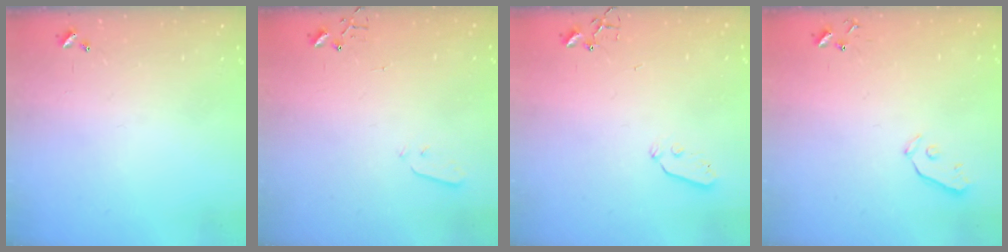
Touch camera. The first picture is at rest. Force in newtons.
{"total": 3.1, "press": 3.1, "slide": 0.7}
{"total": 3.2, "press": 3.2, "slide": 0.5}
{"total": 3.3, "press": 3.2, "slide": 0.5}